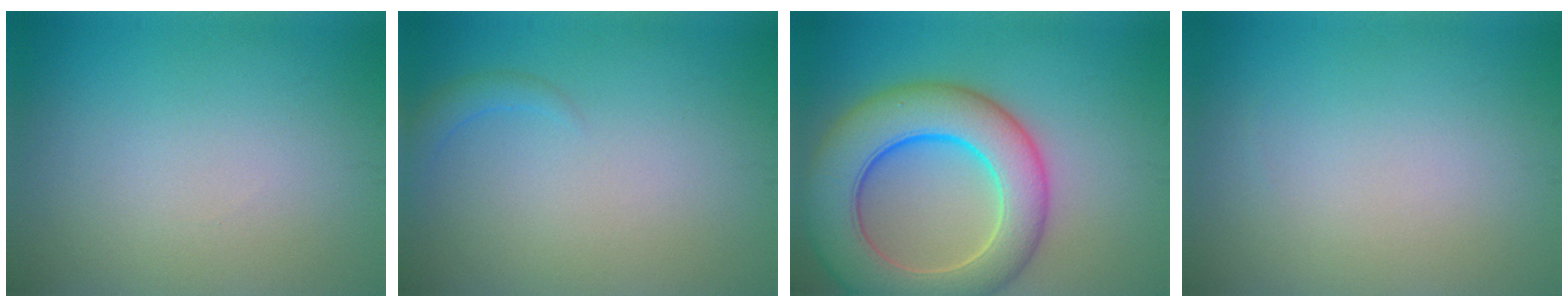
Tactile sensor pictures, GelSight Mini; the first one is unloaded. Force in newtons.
{"total": 1.3, "press": 1.3, "slide": 0.2}
{"total": 10.8, "press": 10.8, "slide": 0.3}
{"total": 0.0}